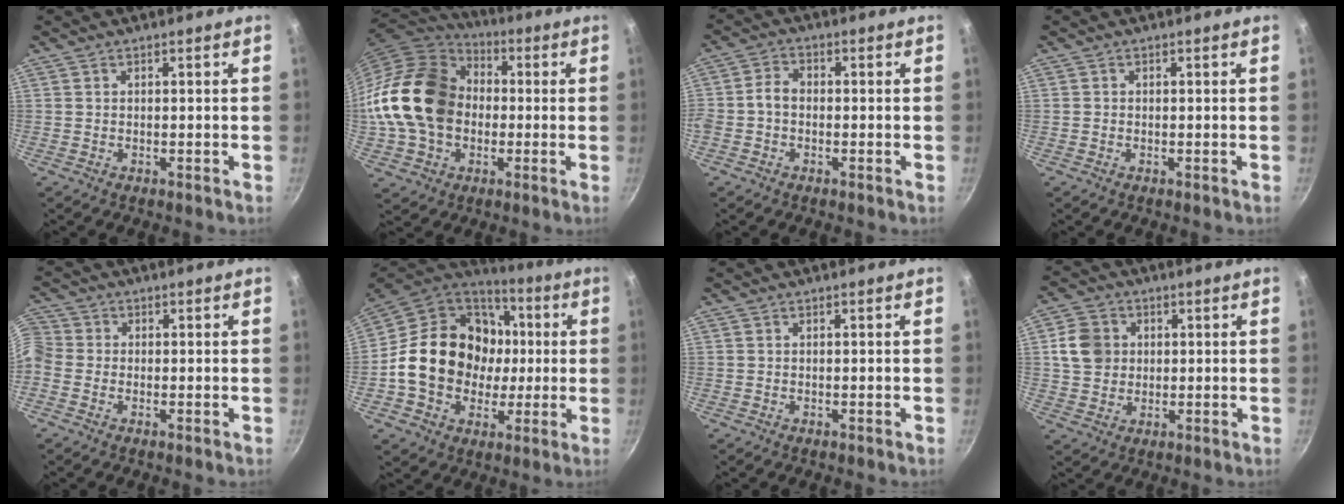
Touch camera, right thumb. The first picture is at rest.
{"total": 21.1, "force": [0.0, 16.3, 13.4], "torque": [-0.231, 0.039, -0.004]}
{"total": 3.7, "force": [-0.9, 2.8, 2.2], "torque": [-0.038, 0.018, -0.029]}
{"total": 0.0}
{"total": 5.1, "force": [-1.3, 4.5, 2.1], "torque": [-0.048, 0.019, -0.044]}
{"total": 23.0, "force": [0.4, 19.1, 12.9], "torque": [-0.207, 0.037, 0.012]}
{"total": 0.0}
{"total": 7.6, "force": [1.4, 6.6, 3.4], "torque": [-0.034, 0.004, 0.020]}